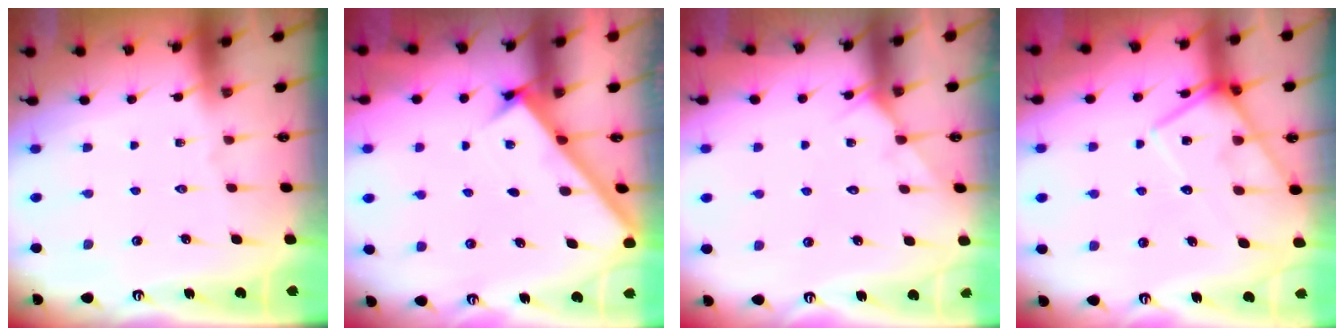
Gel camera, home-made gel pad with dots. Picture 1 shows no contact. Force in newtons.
{"total": 2.7, "press": 2.7, "slide": 0.3}
{"total": 4.7, "press": 4.7, "slide": 0.4}
{"total": 11.5, "press": 11.5, "slide": 1.0}